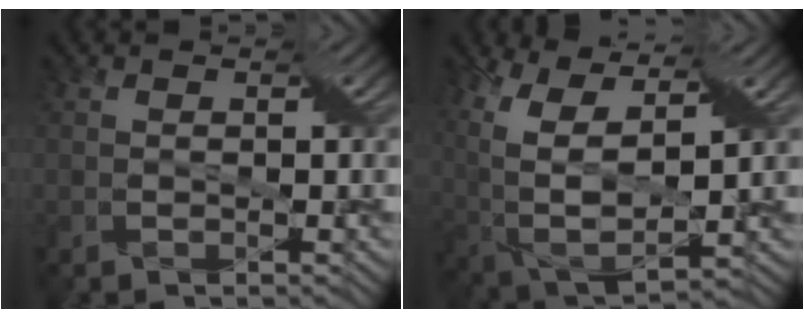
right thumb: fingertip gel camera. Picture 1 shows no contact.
{"total": 13.7, "force": [4.6, 6.7, 11.0], "torque": [-0.261, 0.005, 0.092]}